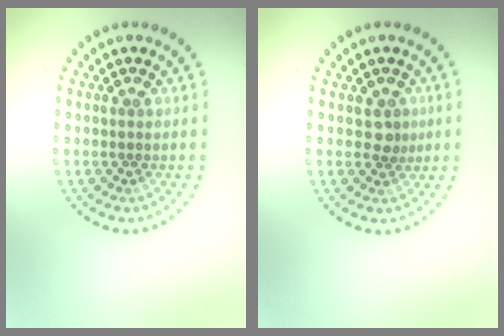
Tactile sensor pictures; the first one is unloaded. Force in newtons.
{"total": 1.5, "press": 1.3, "slide": 0.8}